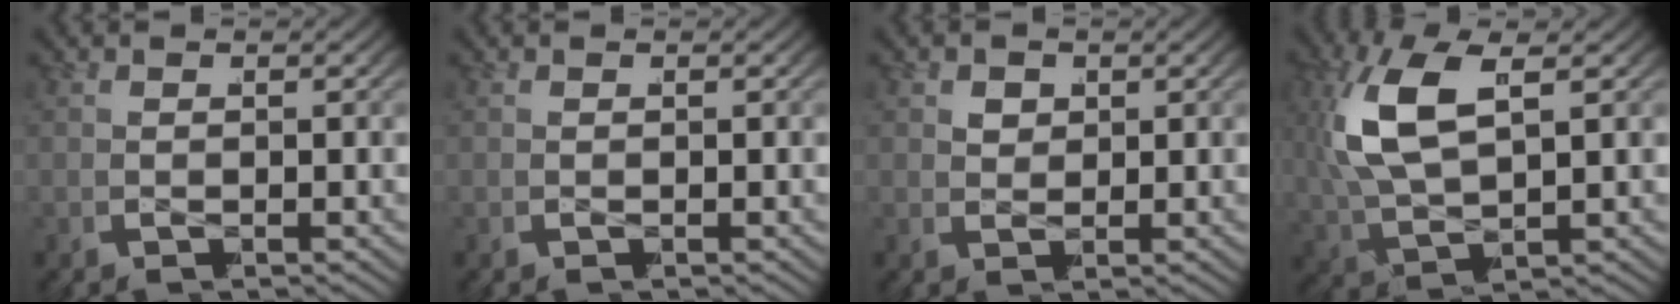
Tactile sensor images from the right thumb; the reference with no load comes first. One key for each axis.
{"total": 0.0}
{"total": 1.5, "fx": 0.7, "fy": 1.2, "fz": 0.6, "tx": -0.004, "ty": -0.009, "tz": 0.018}
{"total": 8.6, "fx": 1.2, "fy": 5.6, "fz": 6.4, "tx": -0.174, "ty": -0.015, "tz": 0.033}